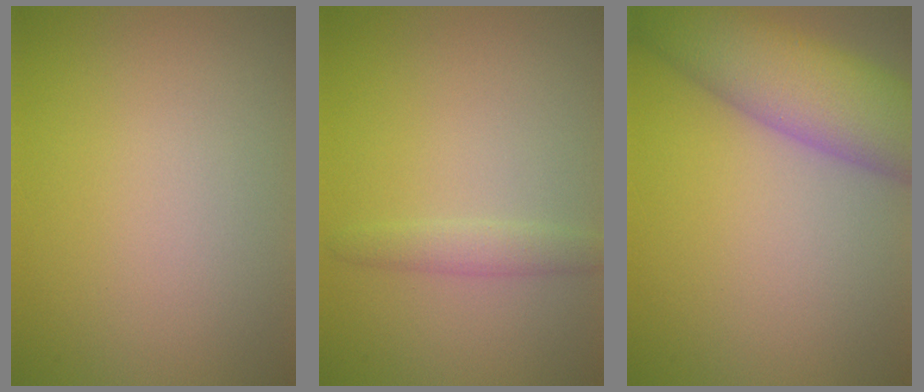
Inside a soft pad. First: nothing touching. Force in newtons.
{"total": 1.6, "press": 1.6, "slide": 0.0}
{"total": 9.0, "press": 9.0, "slide": 0.5}